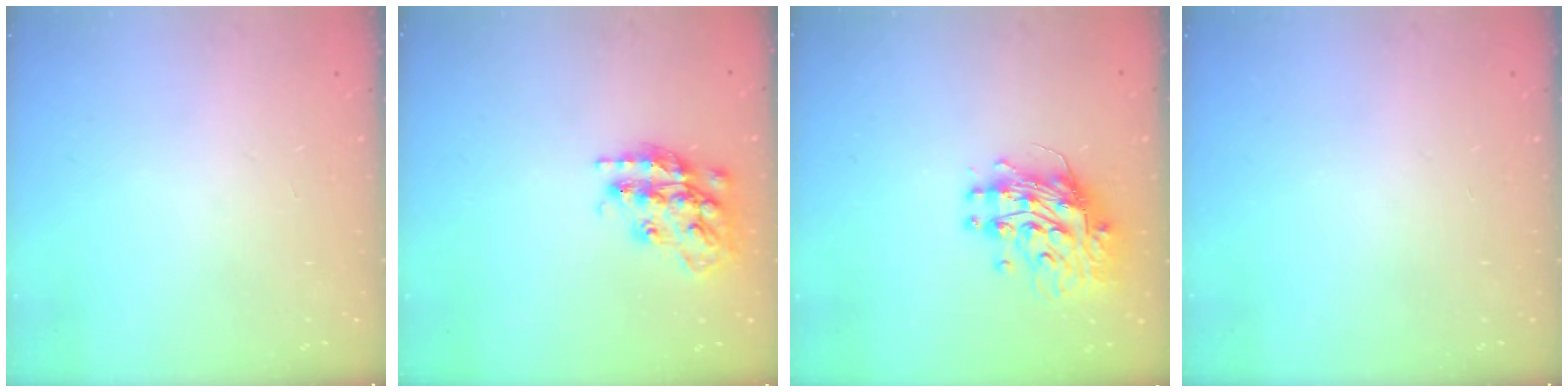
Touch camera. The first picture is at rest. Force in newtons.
{"total": 16.6, "press": 16.6, "slide": 1.1}
{"total": 14.5, "press": 14.4, "slide": 1.2}
{"total": 0.0}